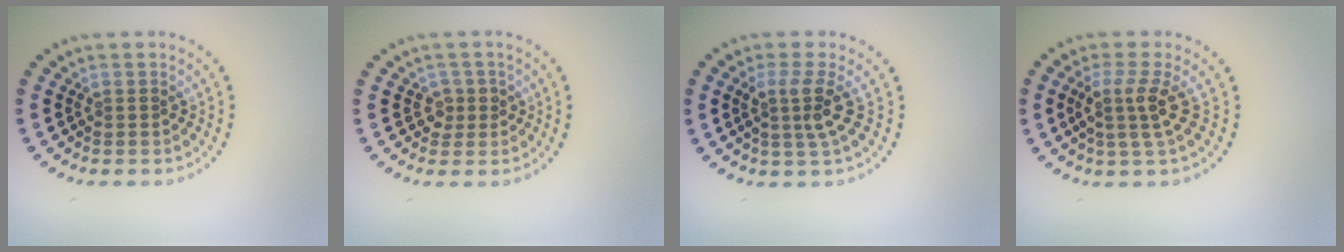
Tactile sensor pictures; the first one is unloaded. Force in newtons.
{"total": 1.6, "press": 1.4, "slide": 0.7}
{"total": 2.7, "press": 2.0, "slide": 1.7}
{"total": 2.9, "press": 2.2, "slide": 1.8}